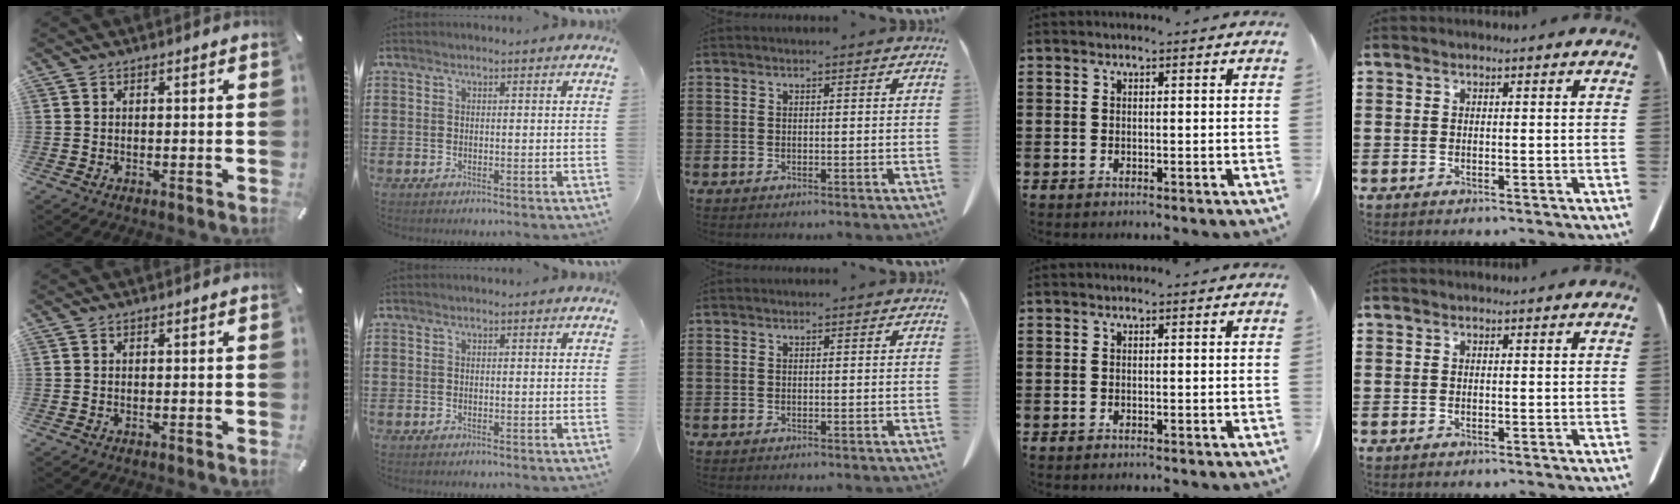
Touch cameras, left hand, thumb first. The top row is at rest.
{}